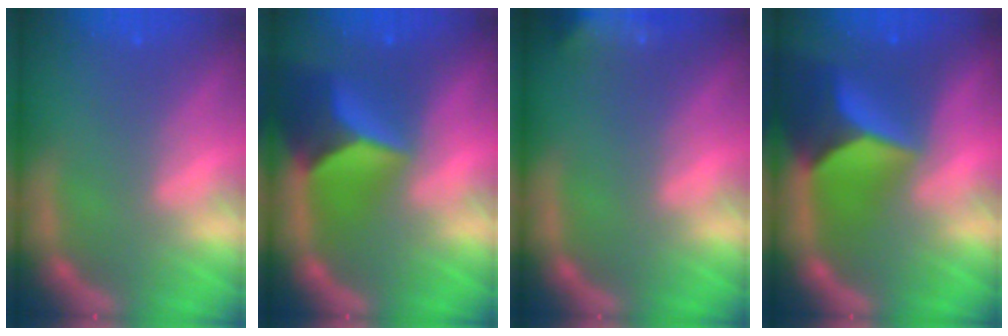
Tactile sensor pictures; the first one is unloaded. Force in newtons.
{"total": 8.4}
{"total": 7.9}
{"total": 10.0}